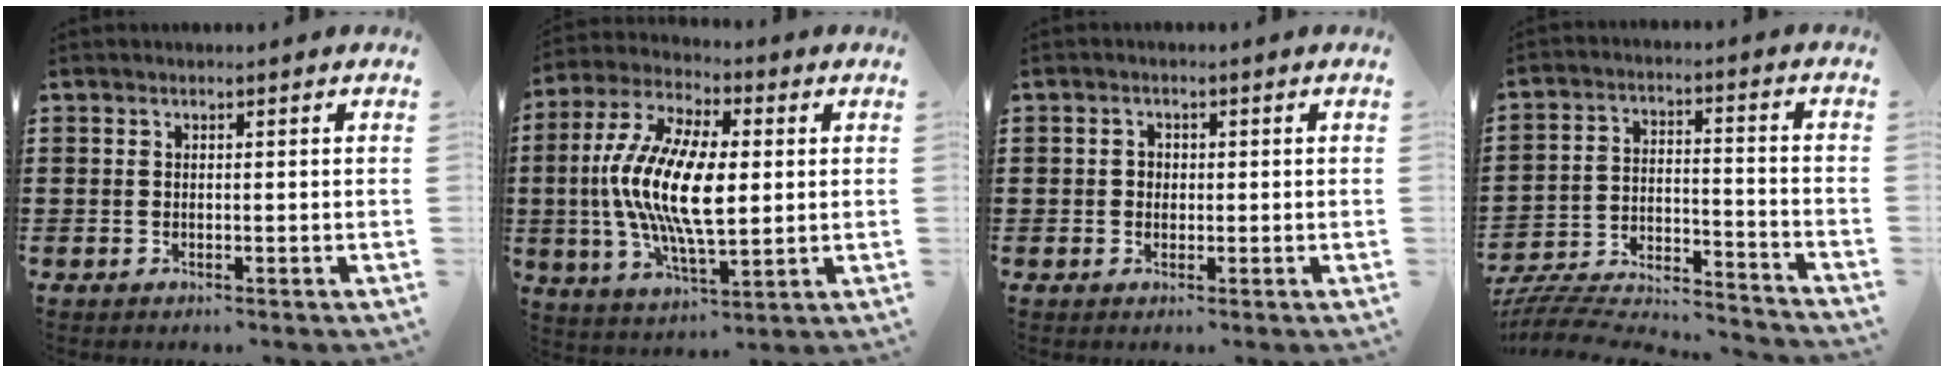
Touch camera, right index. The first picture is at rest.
{"total": 14.1, "force": [0.0, 5.9, 12.8], "torque": [-0.282, -0.008, -0.005]}
{"total": 1.3, "force": [0.0, 1.2, 0.5], "torque": [-0.013, 0.007, -0.001]}
{"total": 5.8, "force": [-5.6, 0.6, 1.2], "torque": [-0.030, -0.004, -0.118]}